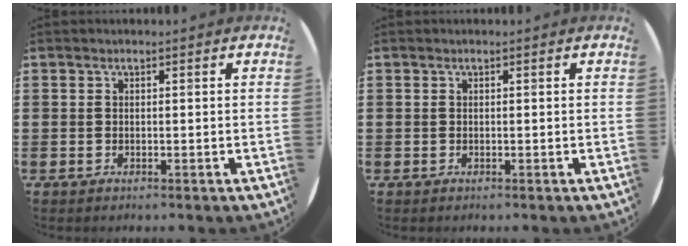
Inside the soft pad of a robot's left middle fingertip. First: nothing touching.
{"total": 0.0}